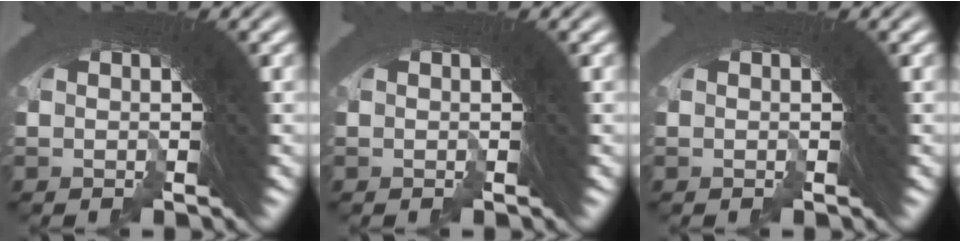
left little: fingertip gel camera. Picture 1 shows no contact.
{"total": 0.0}
{"total": 0.0}